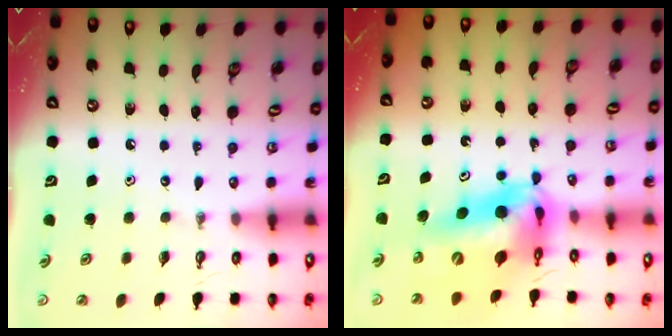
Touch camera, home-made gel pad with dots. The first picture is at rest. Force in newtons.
{"total": 16.1, "press": 16.1, "slide": 1.4}